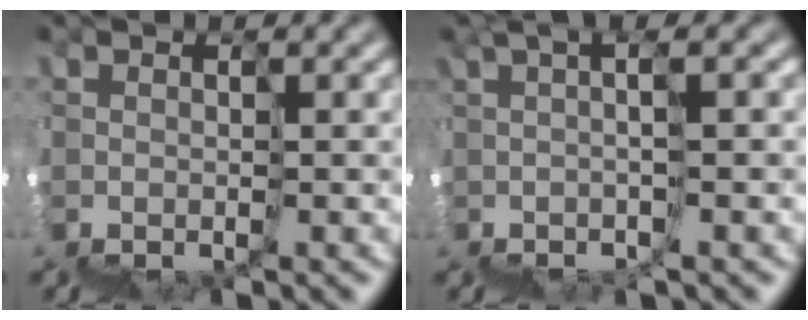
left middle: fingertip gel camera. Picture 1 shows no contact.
{"total": 2.0, "force": [0.8, -1.7, 0.5], "torque": [0.014, 0.025, 0.029]}